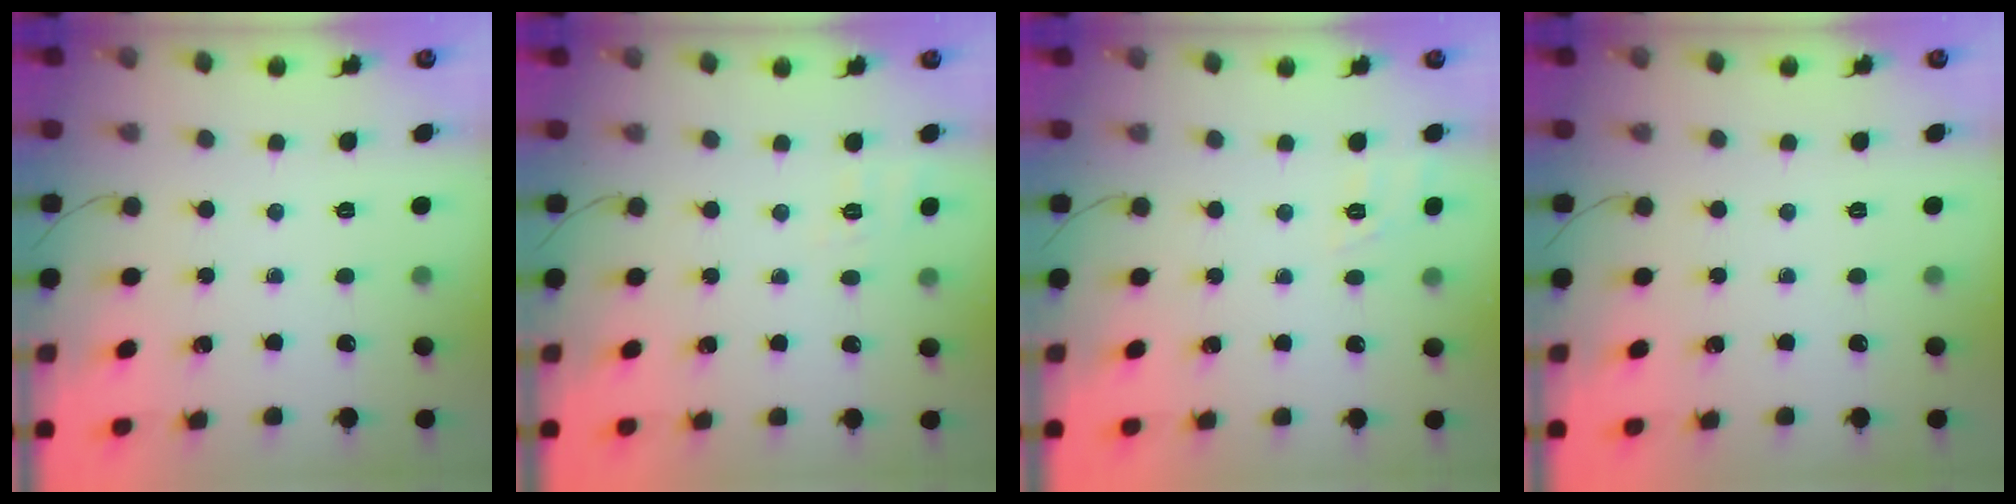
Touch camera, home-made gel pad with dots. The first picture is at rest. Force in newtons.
{"total": 7.3, "press": 6.9, "slide": 2.3}
{"total": 8.4, "press": 8.2, "slide": 2.0}
{"total": 0.0}